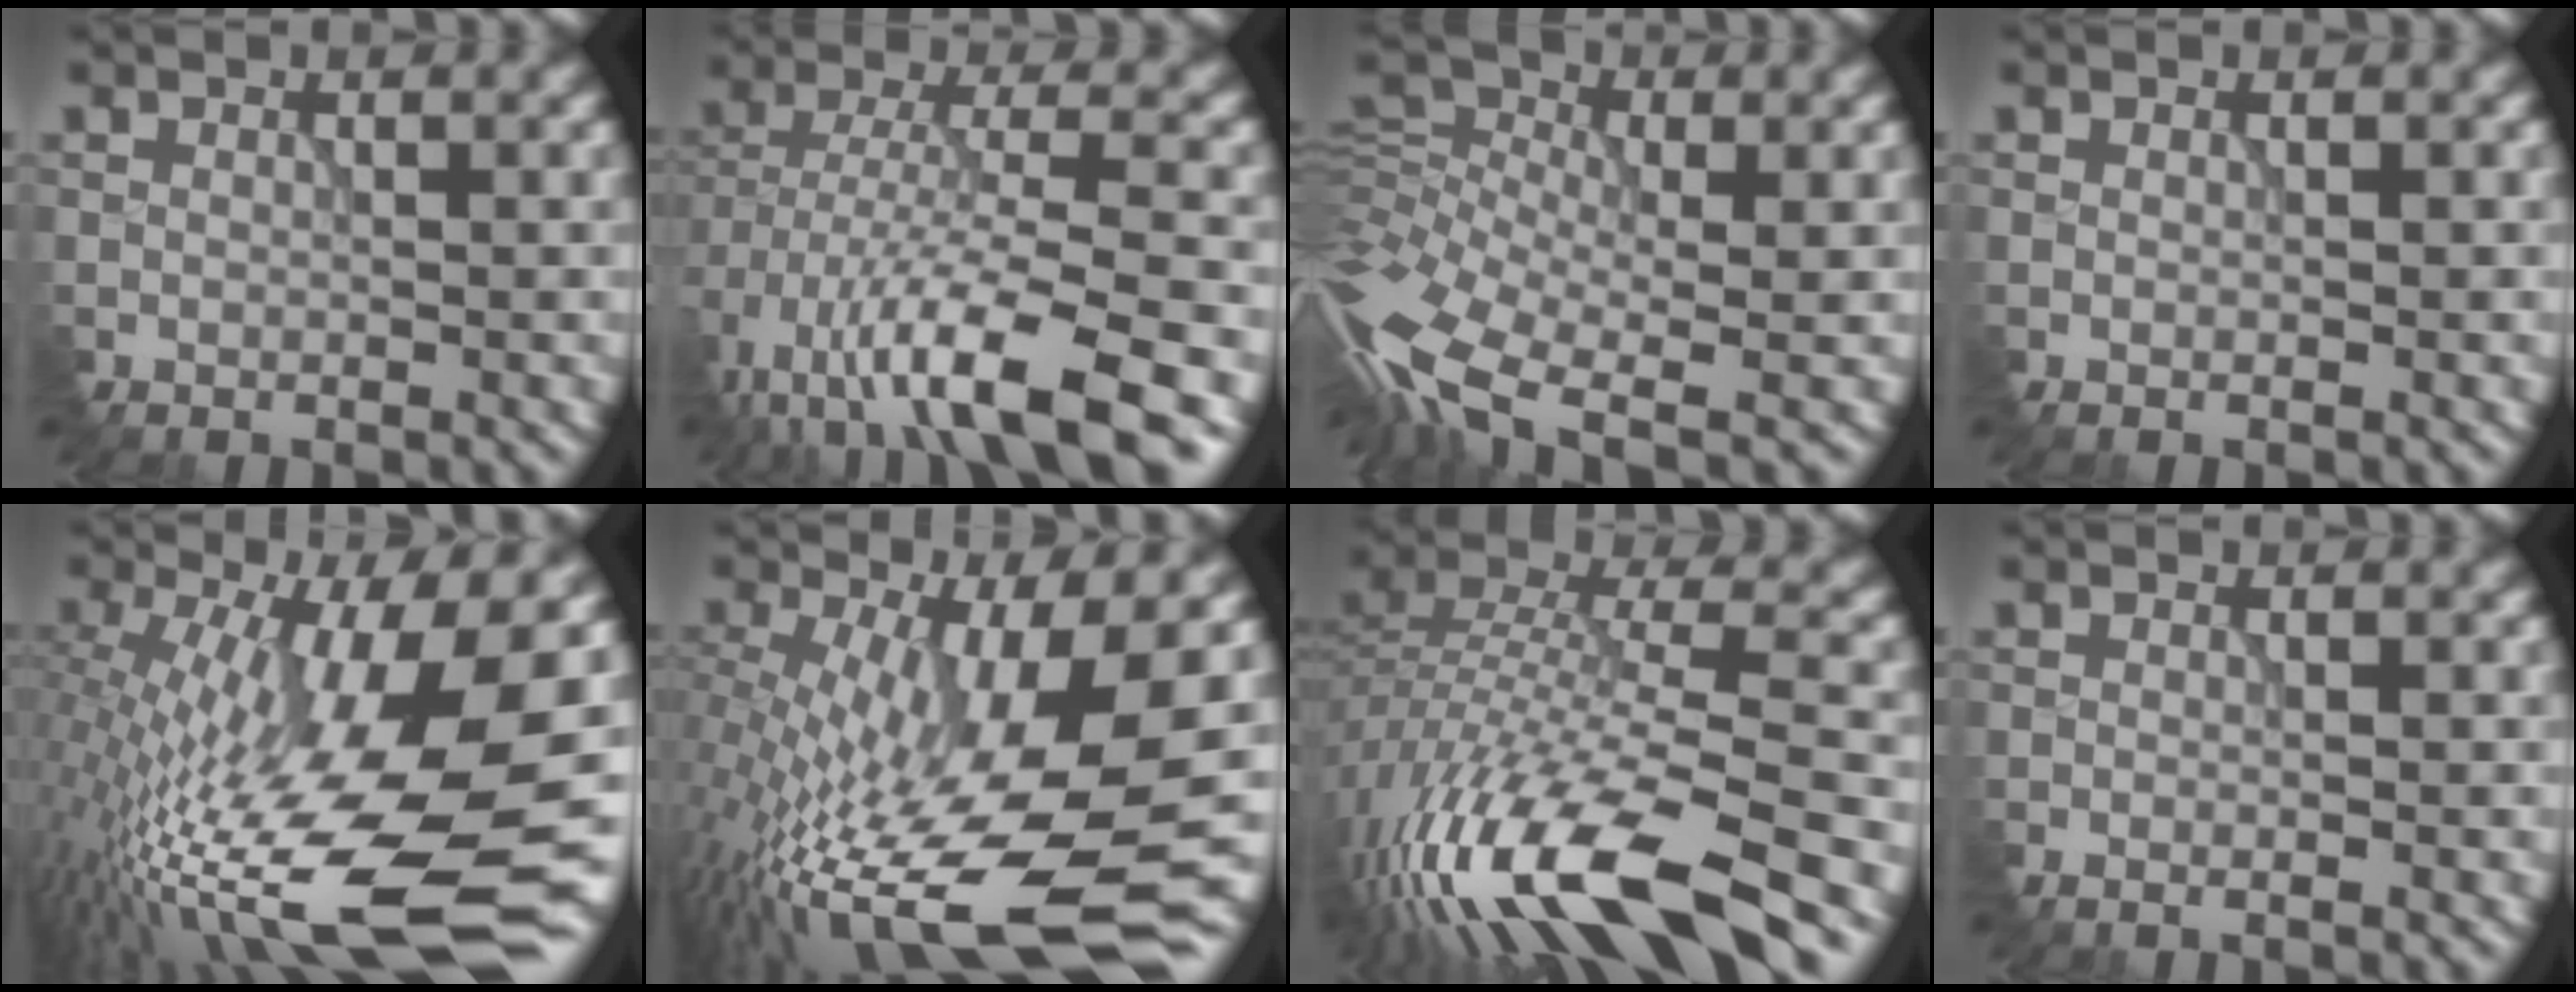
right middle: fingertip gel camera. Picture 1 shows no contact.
{"total": 10.5, "force": [-6.4, 3.1, 7.8], "torque": [-0.141, -0.004, -0.116]}
{"total": 11.4, "force": [-5.0, 6.0, 8.3], "torque": [-0.201, -0.003, -0.107]}
{"total": 0.0}
{"total": 17.7, "force": [-4.2, 5.0, 16.4], "torque": [-0.278, 0.002, -0.083]}
{"total": 14.9, "force": [-3.9, 4.4, 13.7], "torque": [-0.244, -0.019, -0.066]}
{"total": 15.1, "force": [-9.7, 4.1, 10.8], "torque": [-0.228, -0.002, -0.173]}
{"total": 1.0, "force": [-0.8, 0.0, 0.5], "torque": [-0.013, -0.004, -0.017]}